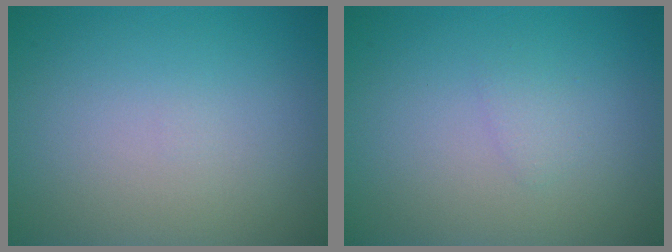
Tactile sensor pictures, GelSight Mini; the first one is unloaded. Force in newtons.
{"total": 0.8, "press": 0.8, "slide": 0.1}